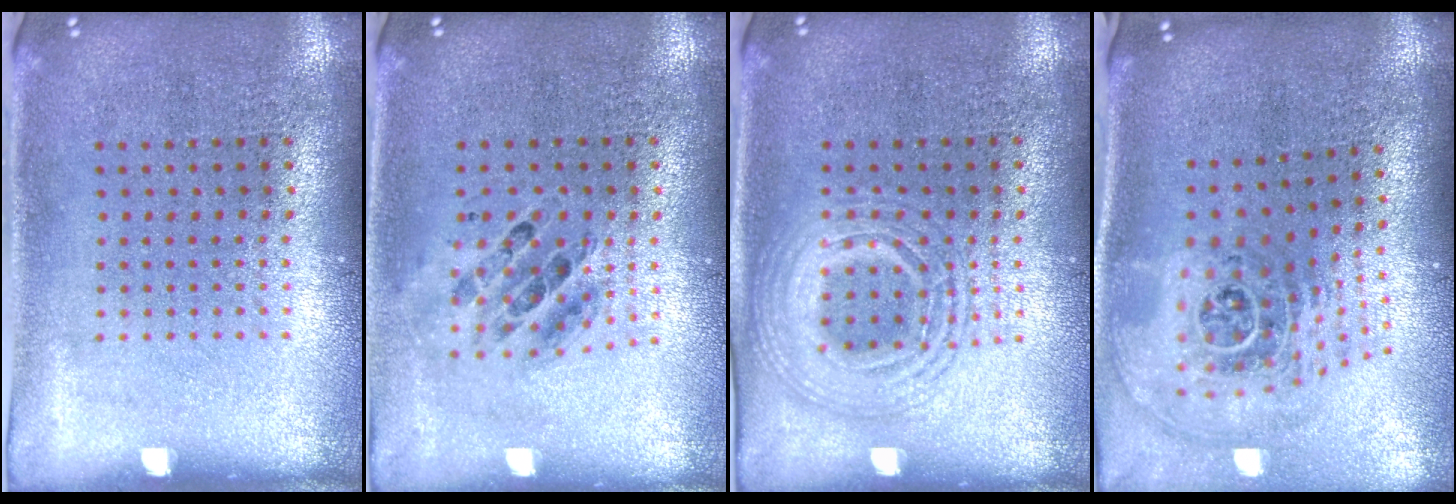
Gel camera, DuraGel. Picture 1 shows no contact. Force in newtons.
{"total": 0.7, "press": 0.7, "slide": 0.0}
{"total": 2.6, "press": 2.6, "slide": 0.2}
{"total": 2.8, "press": 1.8, "slide": 2.1}